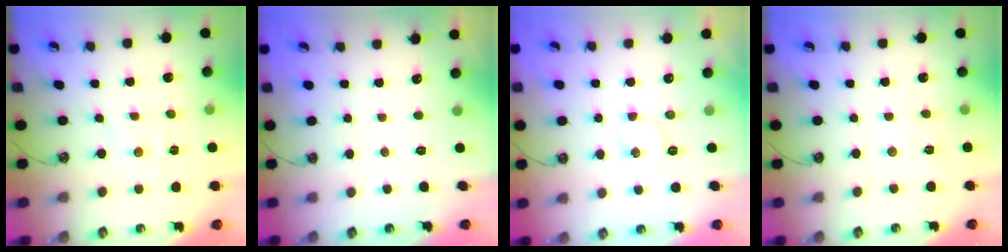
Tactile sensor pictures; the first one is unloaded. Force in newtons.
{"total": 0.0}
{"total": 4.0, "press": 3.9, "slide": 0.7}
{"total": 2.5, "press": 2.5, "slide": 0.4}